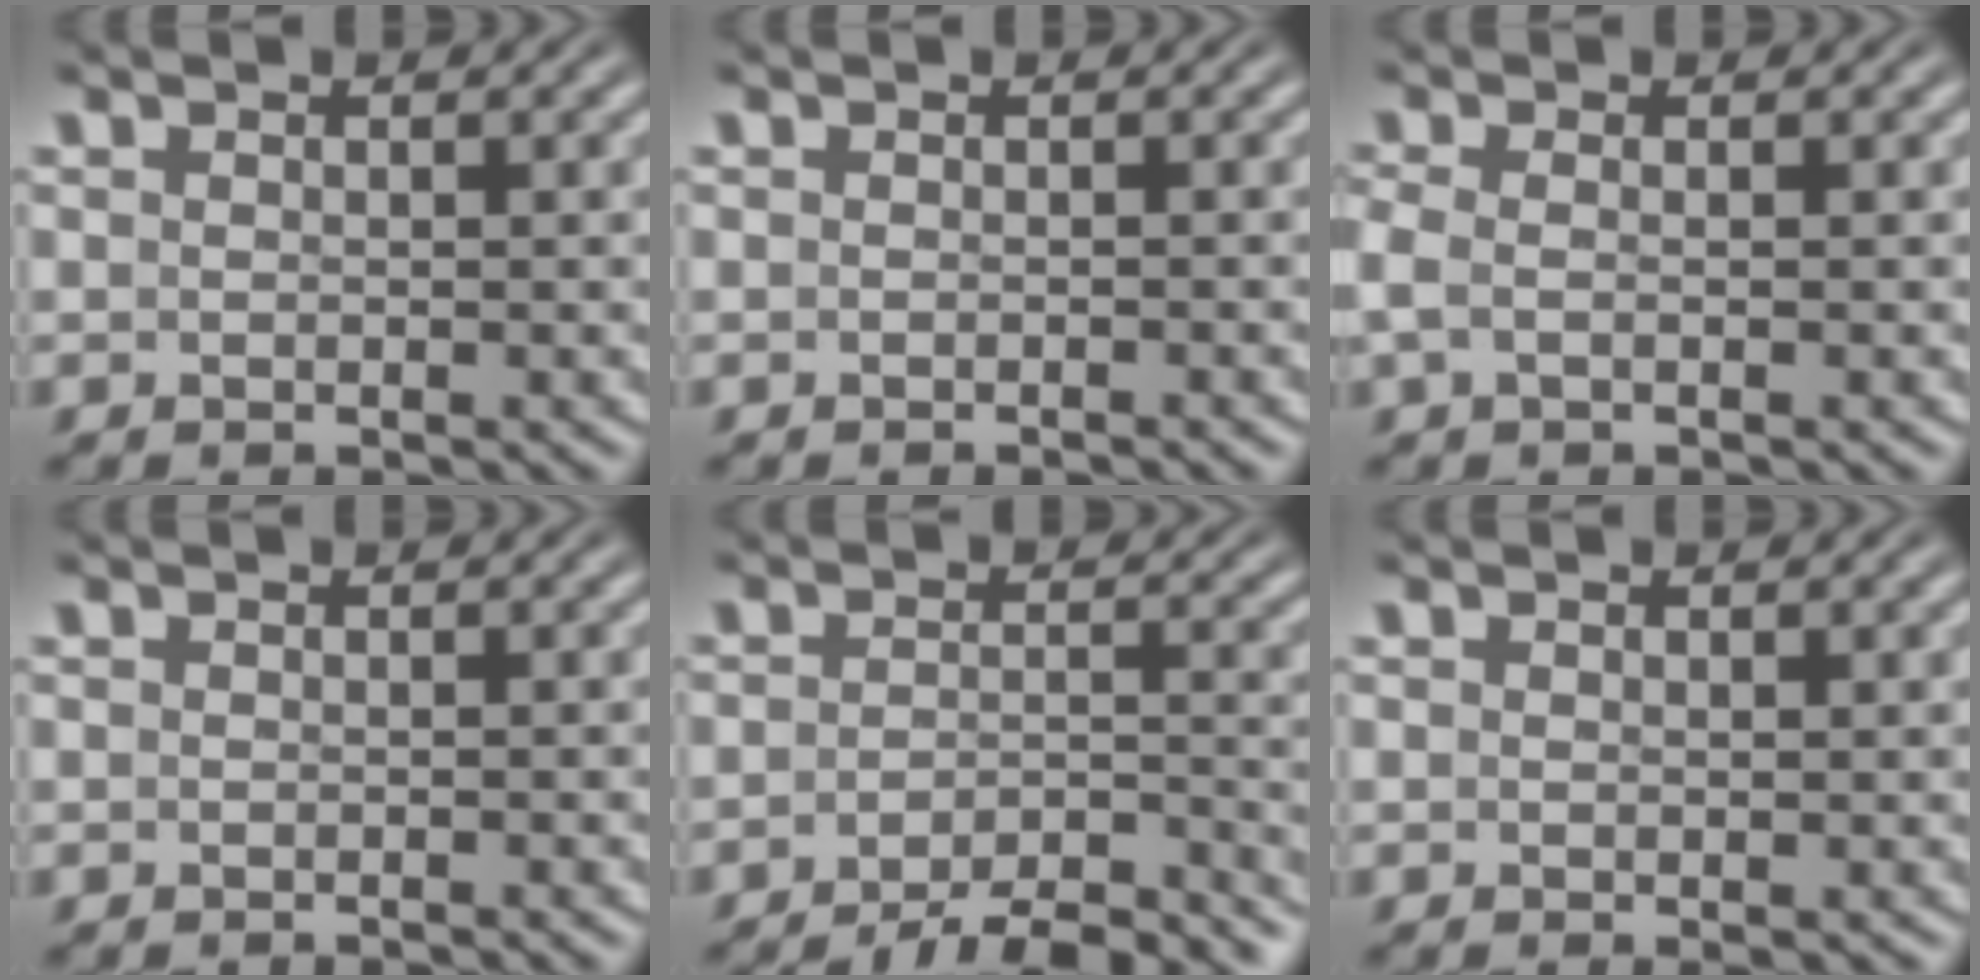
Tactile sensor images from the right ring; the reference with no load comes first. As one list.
[{"total": 0.9, "force": [-0.8, -0.2, 0.1], "torque": [-0.002, 0.001, -0.013]}, {"total": 1.8, "force": [-0.5, 0.9, 1.5], "torque": [-0.050, -0.011, -0.005]}, {"total": 0.6, "force": [-0.5, -0.2, 0.0], "torque": [-0.001, 0.000, -0.008]}, {"total": 8.2, "force": [-7.1, 2.4, 3.2], "torque": [-0.033, -0.020, -0.107]}, {"total": 0.6, "force": [-0.3, 0.1, 0.5], "torque": [-0.003, -0.006, 0.000]}]